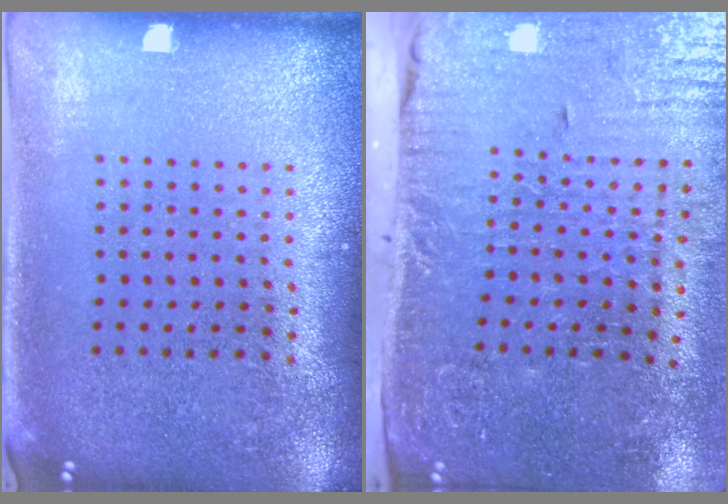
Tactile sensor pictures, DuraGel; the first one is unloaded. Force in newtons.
{"total": 4.8, "press": 4.1, "slide": 2.6}